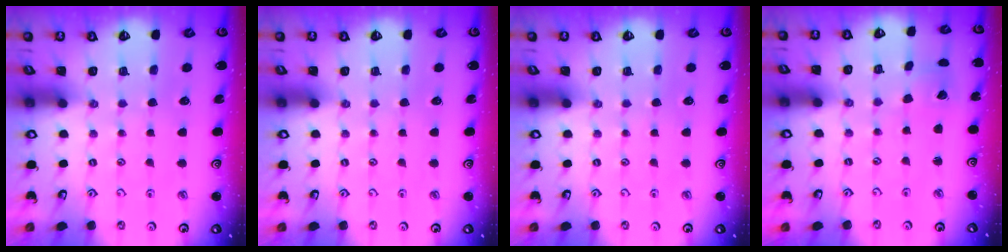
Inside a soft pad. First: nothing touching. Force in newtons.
{"total": 0.0}
{"total": 0.0}
{"total": 2.6, "press": 2.6, "slide": 0.3}